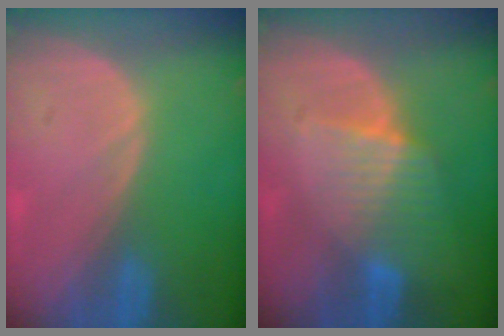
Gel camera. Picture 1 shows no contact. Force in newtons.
{"total": 6.5, "press": 5.7, "slide": 3.2}